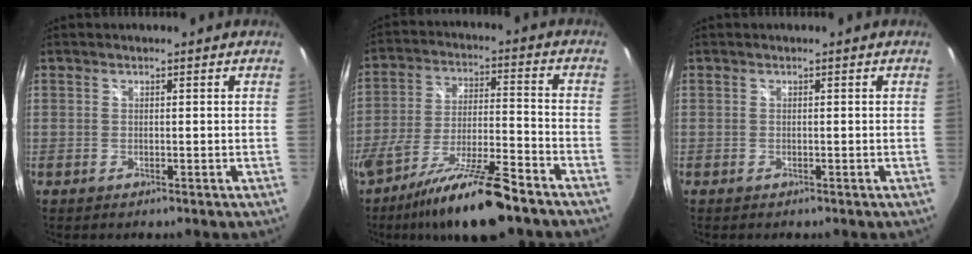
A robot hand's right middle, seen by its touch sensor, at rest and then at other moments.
{"total": 16.4, "force": [-12.1, 2.3, 10.7], "torque": [-0.206, -0.027, -0.206]}
{"total": 0.0}